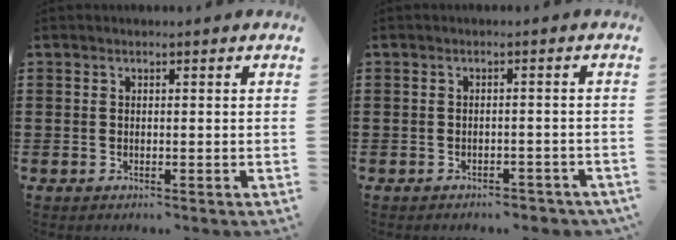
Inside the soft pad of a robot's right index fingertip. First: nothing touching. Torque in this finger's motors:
{"motor_torque": [1.11, 1.03, 0.09, 0.01]}